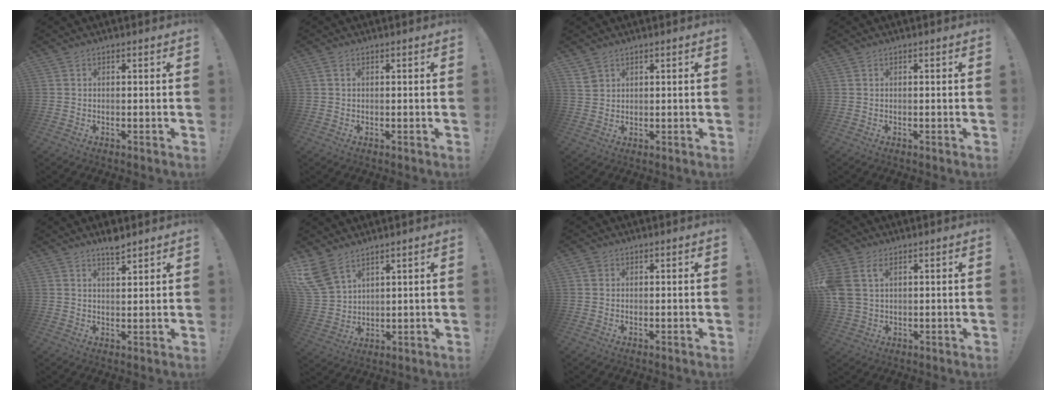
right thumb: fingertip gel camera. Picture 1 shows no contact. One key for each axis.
{"total": 1.1, "fx": 0.6, "fy": 0.6, "fz": 0.7, "tx": -0.006, "ty": -0.002, "tz": 0.010}
{"total": 2.0, "fx": 1.5, "fy": 1.3, "fz": 0.3, "tx": 0.003, "ty": -0.010, "tz": 0.028}
{"total": 1.3, "fx": -0.8, "fy": -0.8, "fz": -0.7, "tx": 0.019, "ty": 0.002, "tz": -0.016}
{"total": 4.0, "fx": 3.3, "fy": 0.7, "fz": 2.0, "tx": -0.022, "ty": -0.025, "tz": 0.055}
{"total": 9.0, "fx": 6.5, "fy": 4.8, "fz": 4.1, "tx": -0.090, "ty": -0.036, "tz": 0.132}
{"total": 1.3, "fx": 0.8, "fy": 1.0, "fz": 0.4, "tx": 0.000, "ty": -0.002, "tz": 0.014}
{"total": 7.2, "fx": 3.2, "fy": 4.8, "fz": 4.4, "tx": -0.106, "ty": -0.009, "tz": 0.063}